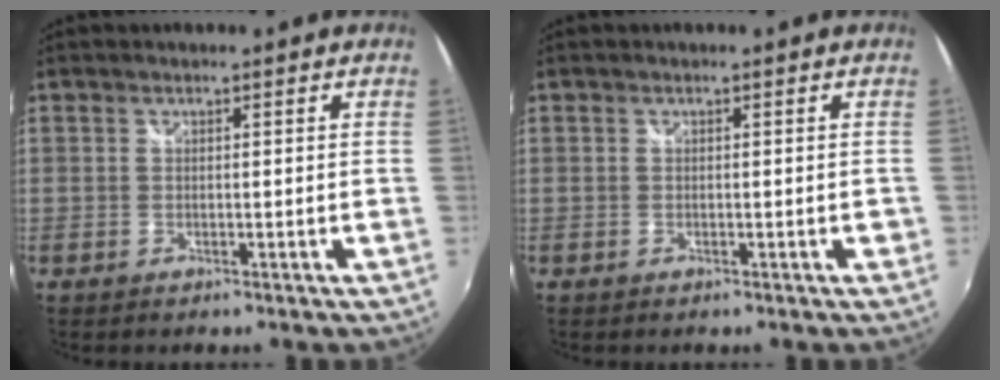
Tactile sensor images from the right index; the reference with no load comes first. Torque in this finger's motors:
{"motor_torque": [0.64, 0.58, 0.00, 0.00]}